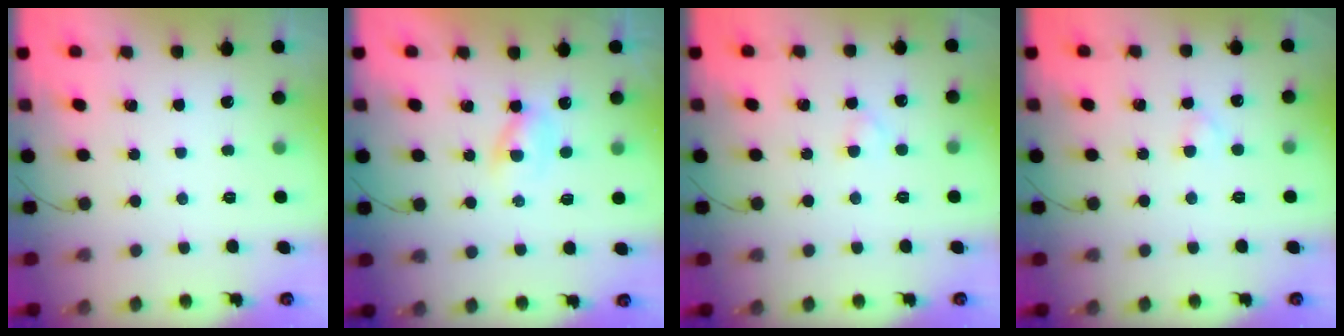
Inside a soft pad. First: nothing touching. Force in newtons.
{"total": 2.3, "press": 2.1, "slide": 1.0}
{"total": 1.9, "press": 1.6, "slide": 1.0}
{"total": 1.9, "press": 1.6, "slide": 1.0}